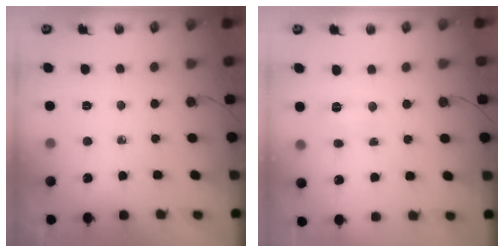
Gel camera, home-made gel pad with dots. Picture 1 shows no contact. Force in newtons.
{"total": 3.7, "press": 3.7, "slide": 0.4}